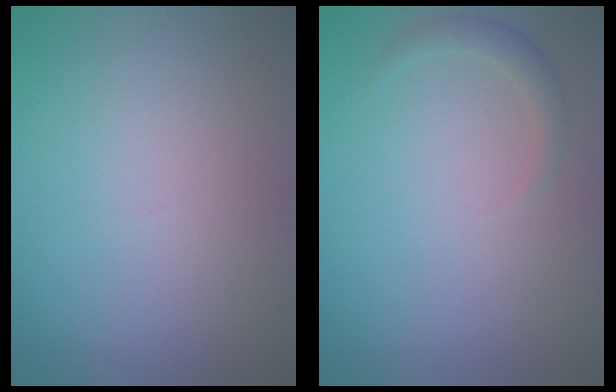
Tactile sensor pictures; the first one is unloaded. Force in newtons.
{"total": 1.4, "press": 1.4, "slide": 0.1}